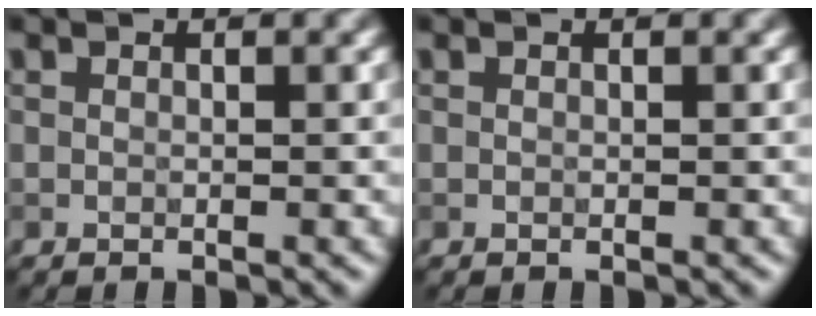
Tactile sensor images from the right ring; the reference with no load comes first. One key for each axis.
{"total": 0.0}